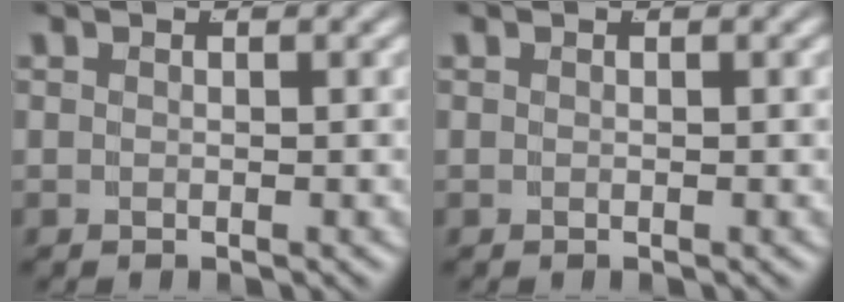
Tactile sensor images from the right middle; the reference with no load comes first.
{"total": 0.0}